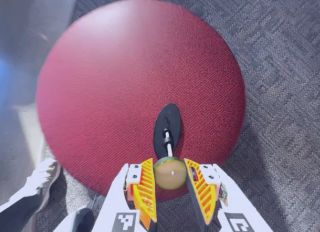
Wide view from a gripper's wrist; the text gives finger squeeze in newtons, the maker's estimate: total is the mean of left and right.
{"total": 6.0, "left": 5.8, "right": 6.2}